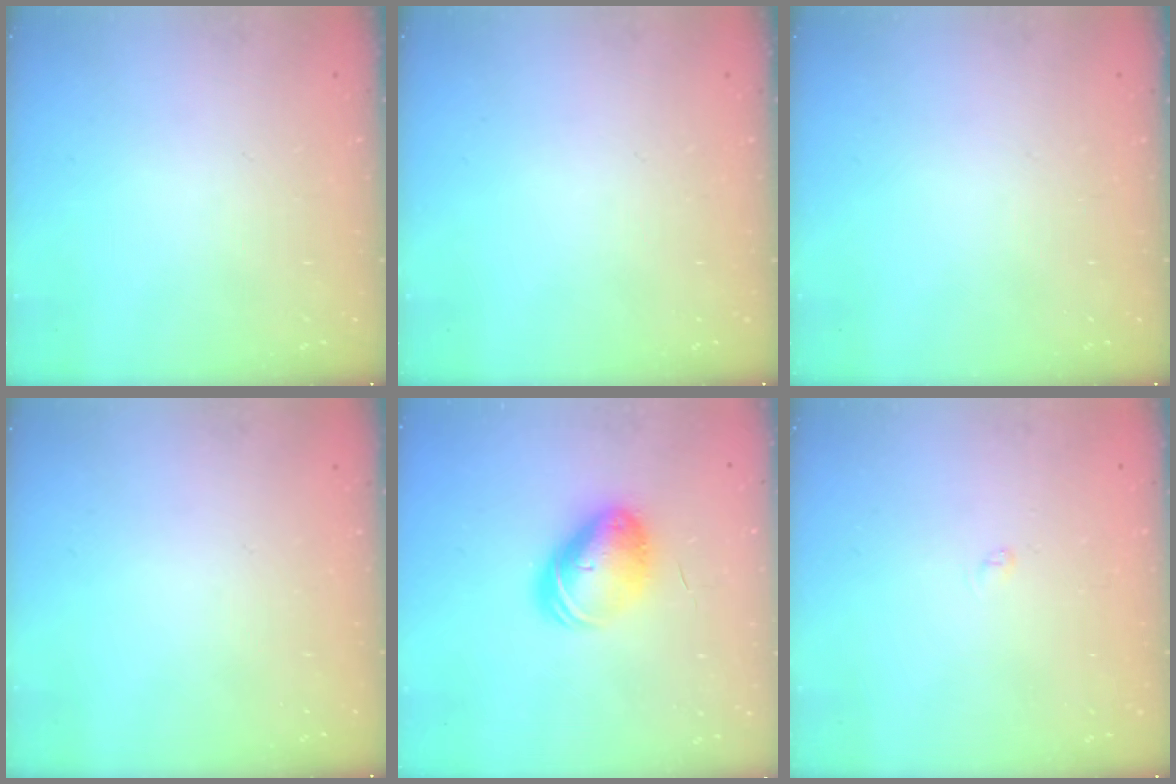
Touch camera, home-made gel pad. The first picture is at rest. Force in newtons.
{"total": 0.0}
{"total": 0.0}
{"total": 0.0}
{"total": 10.4, "press": 10.2, "slide": 2.2}
{"total": 2.2, "press": 2.2, "slide": 0.2}